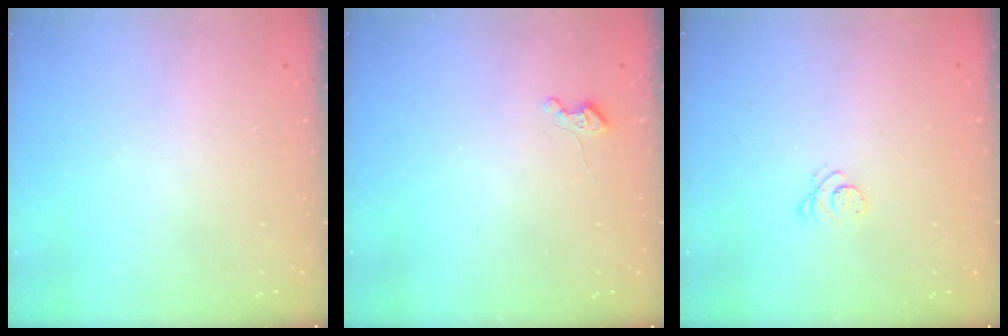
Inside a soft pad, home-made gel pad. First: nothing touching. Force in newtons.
{"total": 3.7, "press": 3.6, "slide": 0.5}
{"total": 2.8, "press": 2.7, "slide": 0.3}